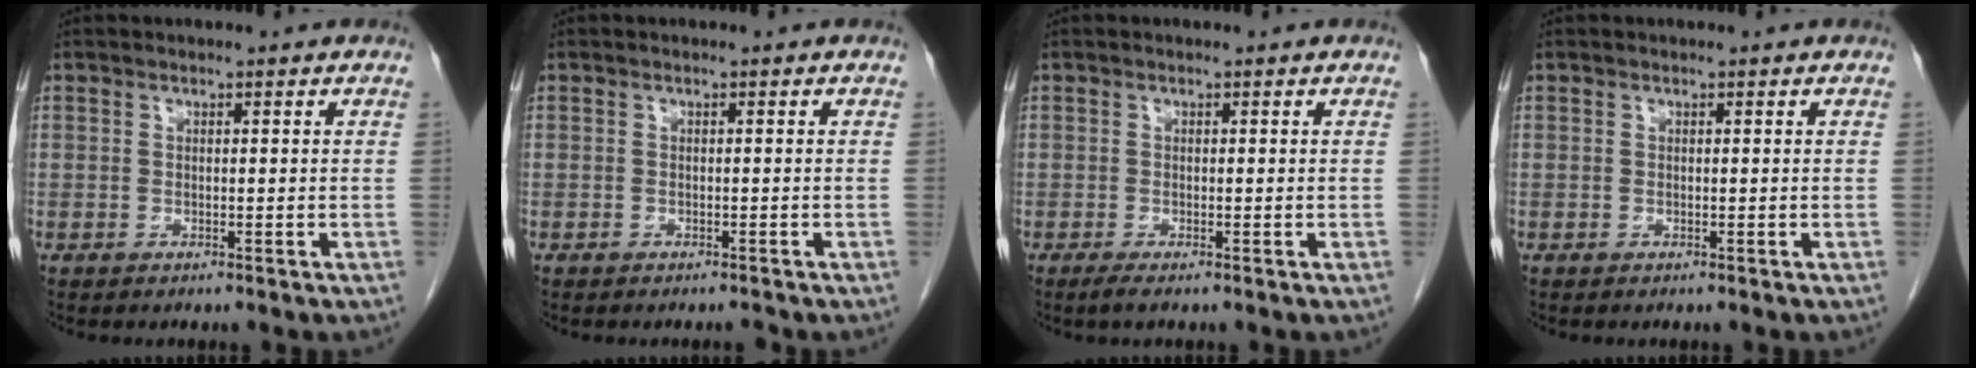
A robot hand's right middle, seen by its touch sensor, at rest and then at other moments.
{"total": 0.5, "force": [-0.5, 0.1, 0.1], "torque": [-0.005, -0.001, -0.009]}
{"total": 1.1, "force": [-0.8, 0.0, 0.8], "torque": [-0.024, -0.006, -0.017]}
{"total": 0.0}